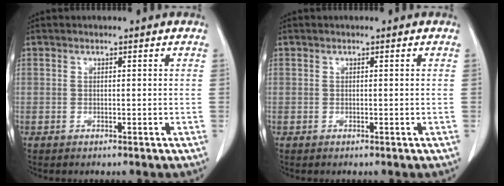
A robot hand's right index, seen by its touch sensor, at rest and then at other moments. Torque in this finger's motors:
{"motor_torque": [-0.02, -0.01, 0.00, 0.00]}